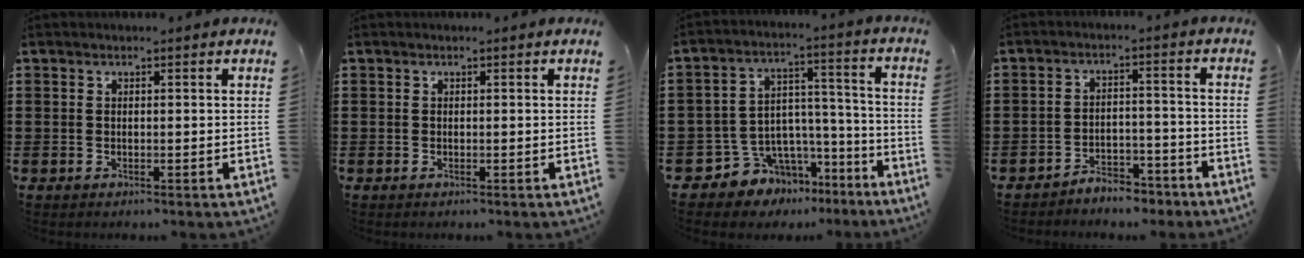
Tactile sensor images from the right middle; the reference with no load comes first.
{"total": 0.0}
{"total": 7.0, "force": [-5.0, 4.9, 0.3], "torque": [-0.030, 0.007, -0.094]}
{"total": 4.3, "force": [-4.3, 0.7, 0.2], "torque": [-0.007, 0.009, -0.089]}